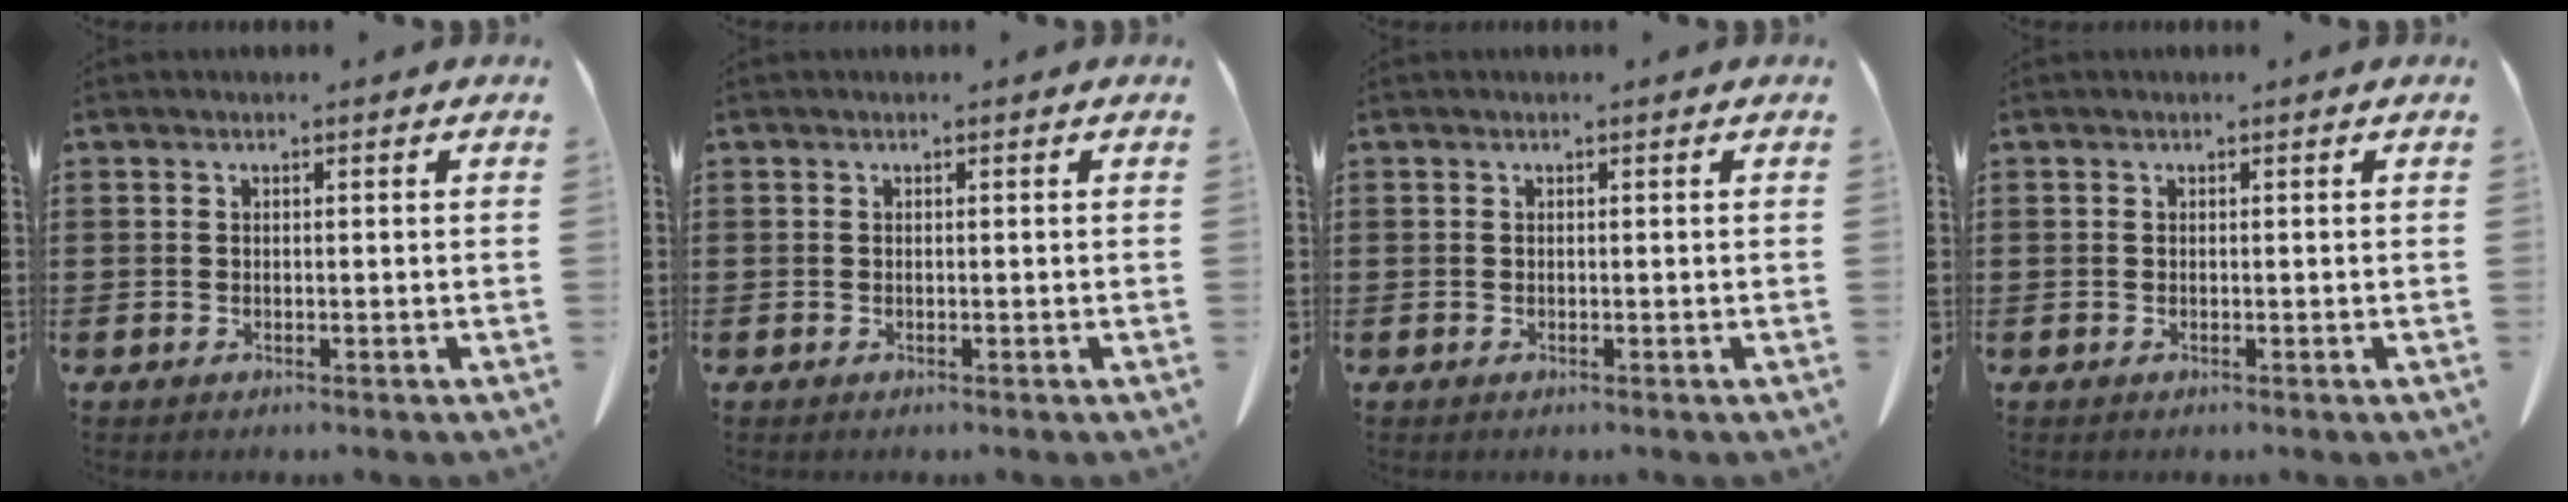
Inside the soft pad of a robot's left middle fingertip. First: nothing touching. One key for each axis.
{"total": 0.0}
{"total": 0.0}
{"total": 0.0}